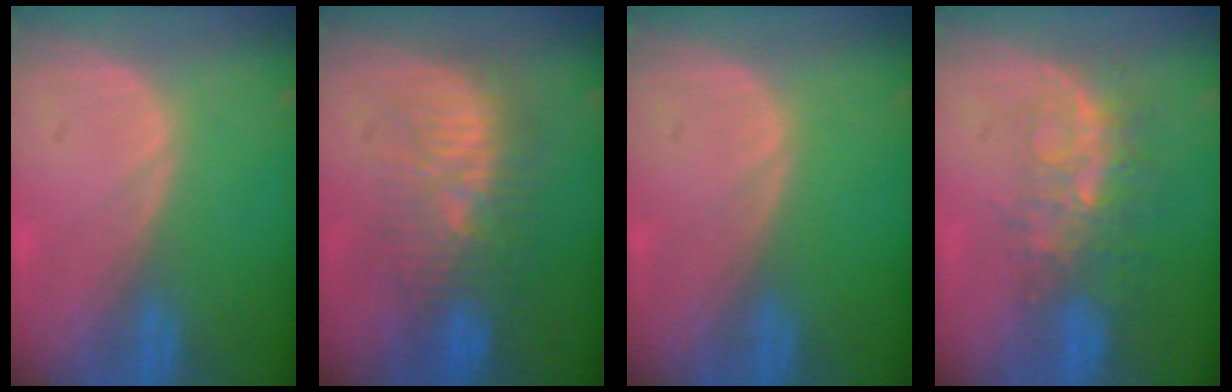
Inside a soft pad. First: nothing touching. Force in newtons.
{"total": 9.1, "press": 8.8, "slide": 2.3}
{"total": 0.0}
{"total": 8.3, "press": 6.9, "slide": 4.7}